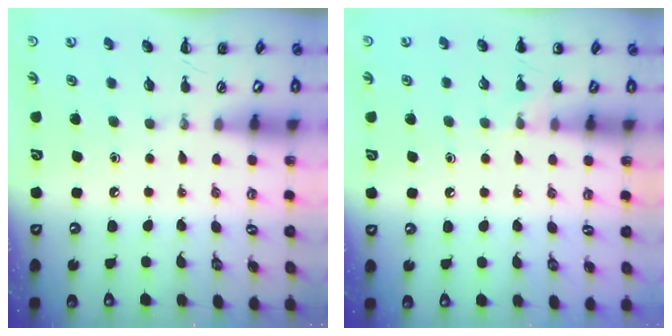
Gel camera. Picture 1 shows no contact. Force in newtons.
{"total": 6.5, "press": 6.1, "slide": 2.2}